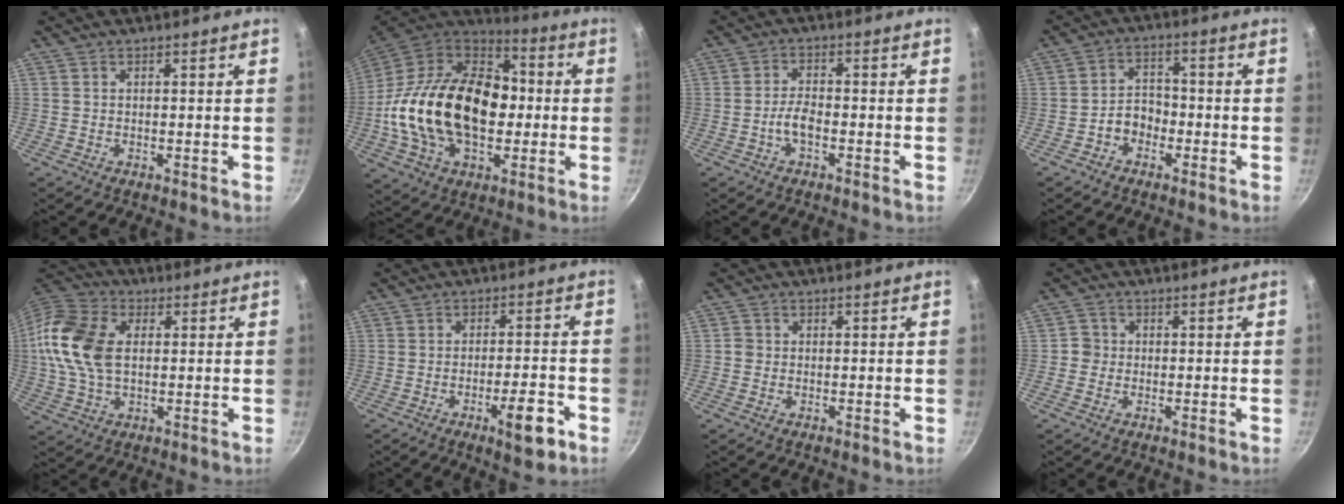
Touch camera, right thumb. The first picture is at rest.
{"total": 28.9, "force": [-1.7, 18.9, 21.9], "torque": [-0.368, 0.040, -0.034]}
{"total": 3.8, "force": [-1.6, 1.8, 3.0], "torque": [-0.054, 0.021, -0.033]}
{"total": 4.9, "force": [-2.2, 3.7, 2.4], "torque": [-0.015, 0.033, -0.042]}
{"total": 15.2, "force": [1.5, 9.9, 11.5], "torque": [-0.215, 0.017, 0.014]}
{"total": 7.8, "force": [-3.7, 2.1, 6.6], "torque": [-0.087, 0.024, -0.049]}
{"total": 1.5, "force": [-0.5, 1.4, 0.4], "torque": [-0.003, 0.005, -0.014]}
{"total": 2.5, "force": [-0.6, 2.4, 0.5], "torque": [0.008, 0.008, -0.018]}